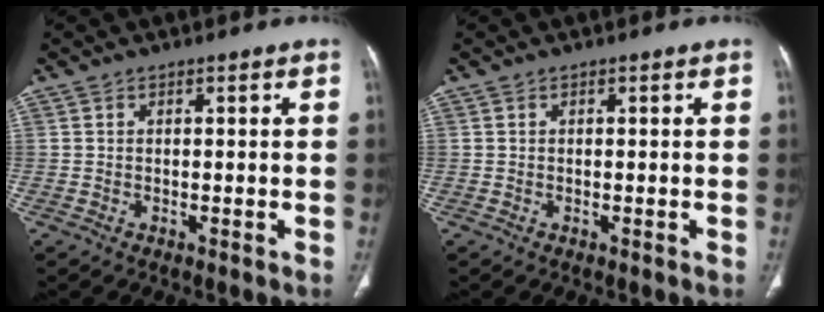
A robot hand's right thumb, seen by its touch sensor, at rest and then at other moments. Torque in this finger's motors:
{"motor_torque": [-0.15, 0.17, -0.15, 0.14, 0.01]}